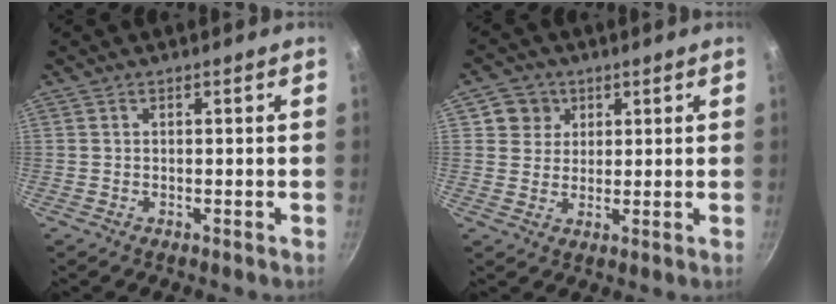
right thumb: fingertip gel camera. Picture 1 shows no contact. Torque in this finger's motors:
{"motor_torque": [-0.76, 0.67, 0.17, -0.47, -0.08]}